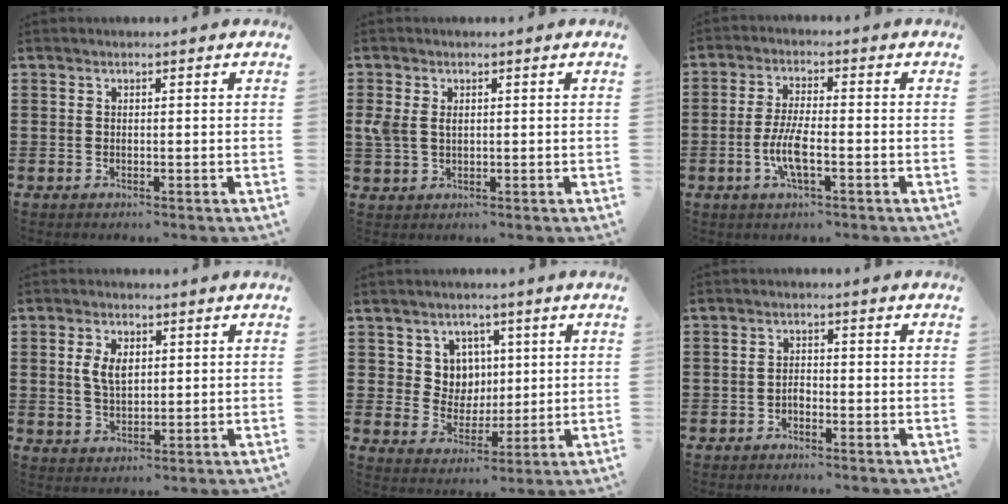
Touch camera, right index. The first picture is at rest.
{"total": 2.7, "force": [0.8, 1.8, 1.9], "torque": [-0.049, 0.005, 0.011]}
{"total": 5.9, "force": [-1.9, 1.4, 5.4], "torque": [-0.119, -0.008, -0.040]}
{"total": 4.4, "force": [1.1, 2.5, 3.5], "torque": [-0.075, 0.010, 0.018]}
{"total": 6.9, "force": [2.5, 6.1, 1.9], "torque": [-0.061, 0.009, 0.047]}
{"total": 1.4, "force": [-0.9, 0.7, 0.7], "torque": [-0.017, 0.000, -0.019]}